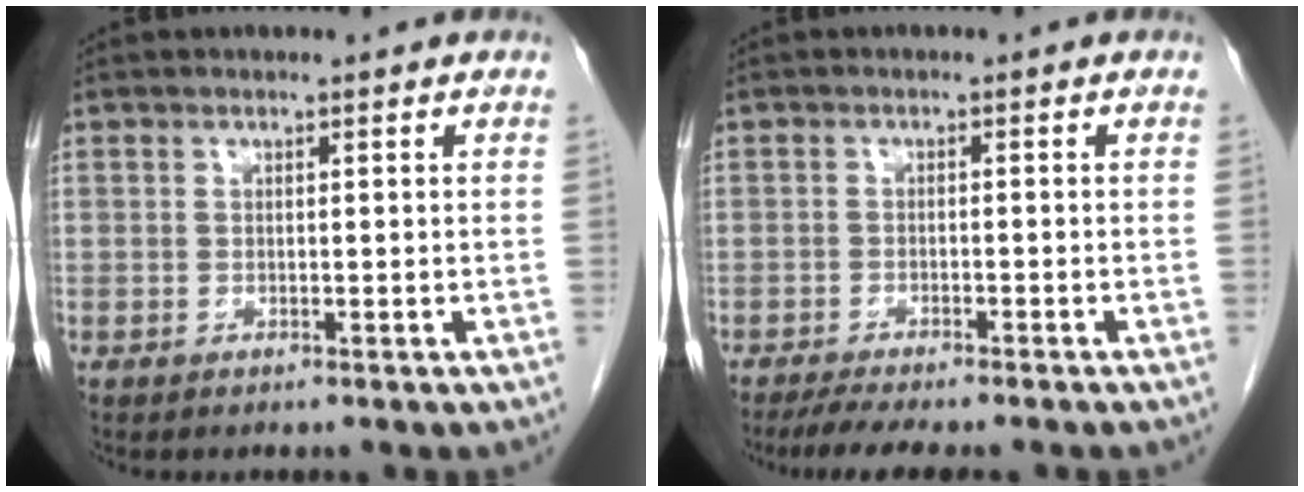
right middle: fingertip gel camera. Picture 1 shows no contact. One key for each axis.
{"total": 7.0, "fx": -5.9, "fy": 0.8, "fz": 3.7, "tx": -0.051, "ty": -0.011, "tz": -0.091}